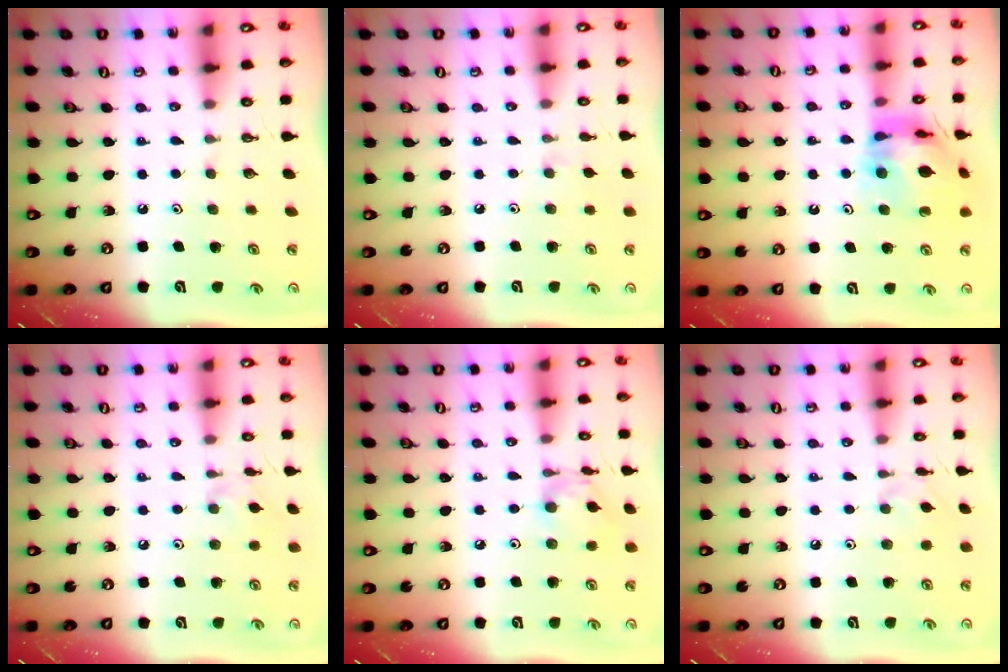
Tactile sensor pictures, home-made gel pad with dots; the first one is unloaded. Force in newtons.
{"total": 2.9, "press": 2.9, "slide": 0.4}
{"total": 14.2, "press": 14.1, "slide": 1.5}
{"total": 2.4, "press": 2.3, "slide": 0.5}
{"total": 8.3, "press": 8.2, "slide": 0.8}
{"total": 2.4, "press": 2.4, "slide": 0.5}